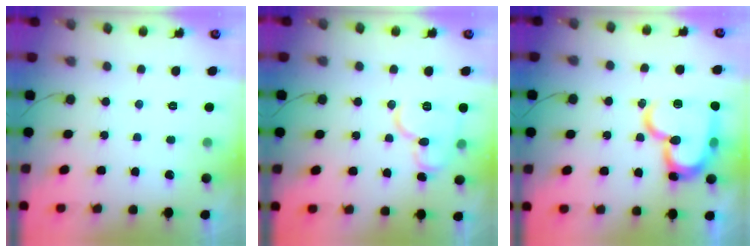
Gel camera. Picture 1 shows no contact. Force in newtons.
{"total": 10.9, "press": 10.9, "slide": 0.3}
{"total": 21.9, "press": 21.8, "slide": 2.1}